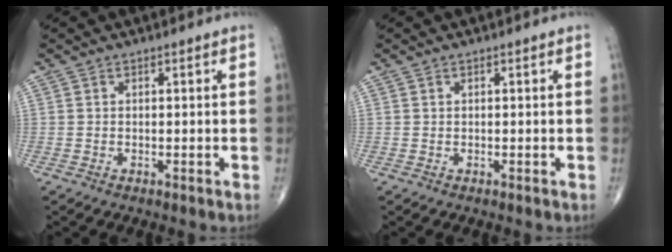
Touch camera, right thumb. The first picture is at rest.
{"total": 0.0}